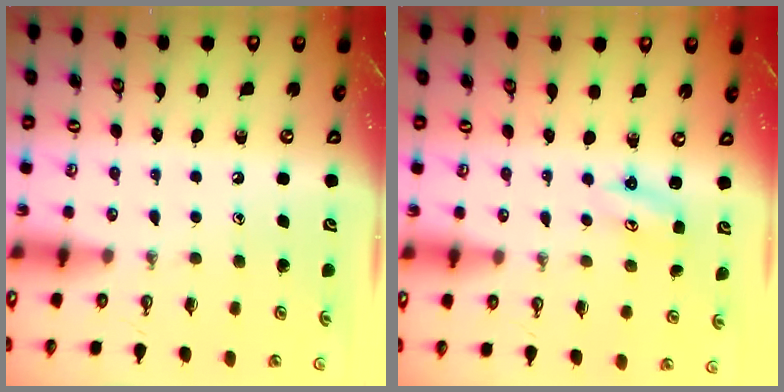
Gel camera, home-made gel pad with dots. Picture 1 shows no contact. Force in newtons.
{"total": 2.4, "press": 2.4, "slide": 0.2}